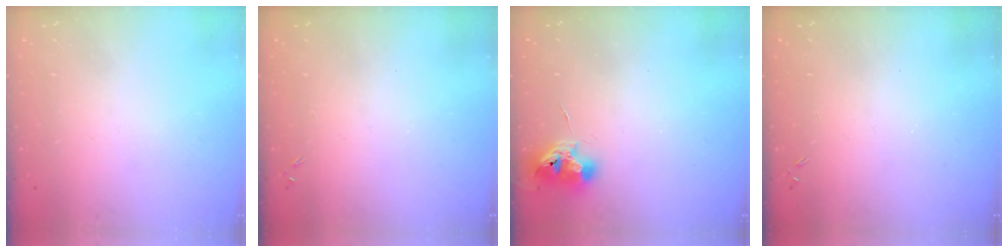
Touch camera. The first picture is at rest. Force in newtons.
{"total": 0.0}
{"total": 9.8, "press": 9.7, "slide": 1.4}
{"total": 0.0}